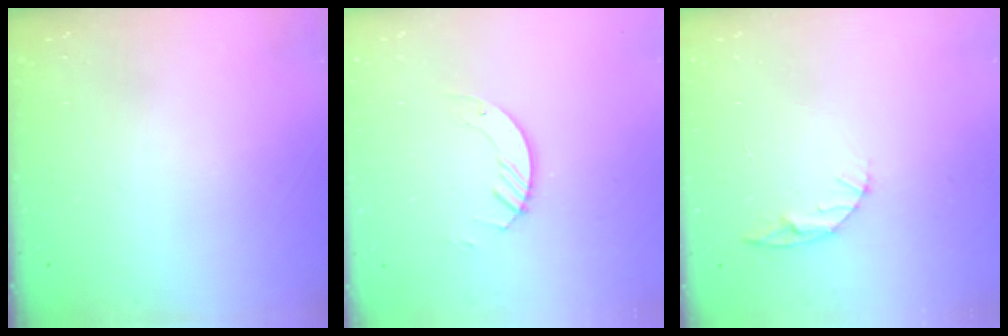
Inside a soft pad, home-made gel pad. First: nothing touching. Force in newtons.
{"total": 2.9, "press": 2.9, "slide": 0.3}
{"total": 5.0, "press": 5.0, "slide": 0.4}